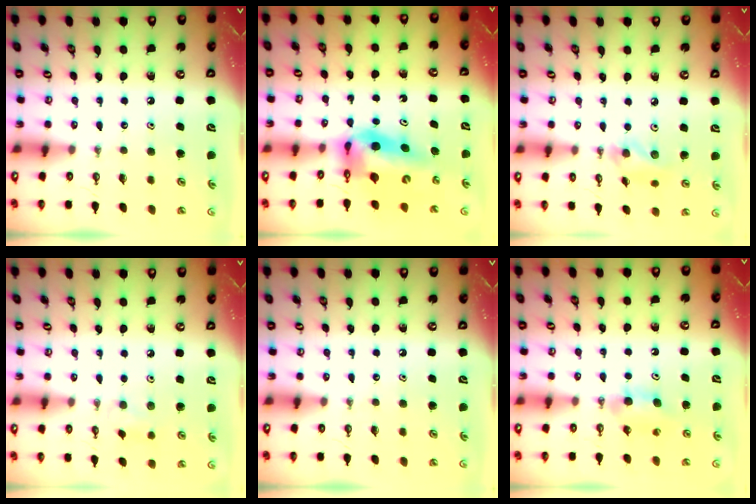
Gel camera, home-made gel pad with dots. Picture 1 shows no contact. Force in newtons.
{"total": 12.0, "press": 11.6, "slide": 3.0}
{"total": 7.5, "press": 7.4, "slide": 0.9}
{"total": 5.5, "press": 5.4, "slide": 1.1}
{"total": 0.0}
{"total": 5.9, "press": 5.8, "slide": 1.0}